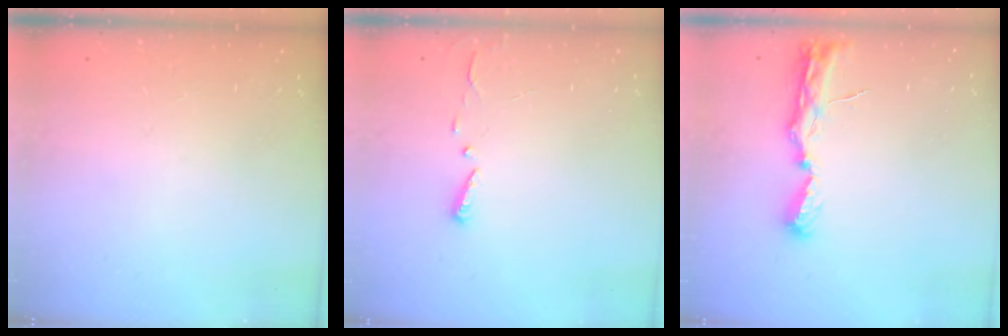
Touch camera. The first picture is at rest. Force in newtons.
{"total": 3.0, "press": 2.9, "slide": 0.3}
{"total": 8.0, "press": 8.0, "slide": 0.7}